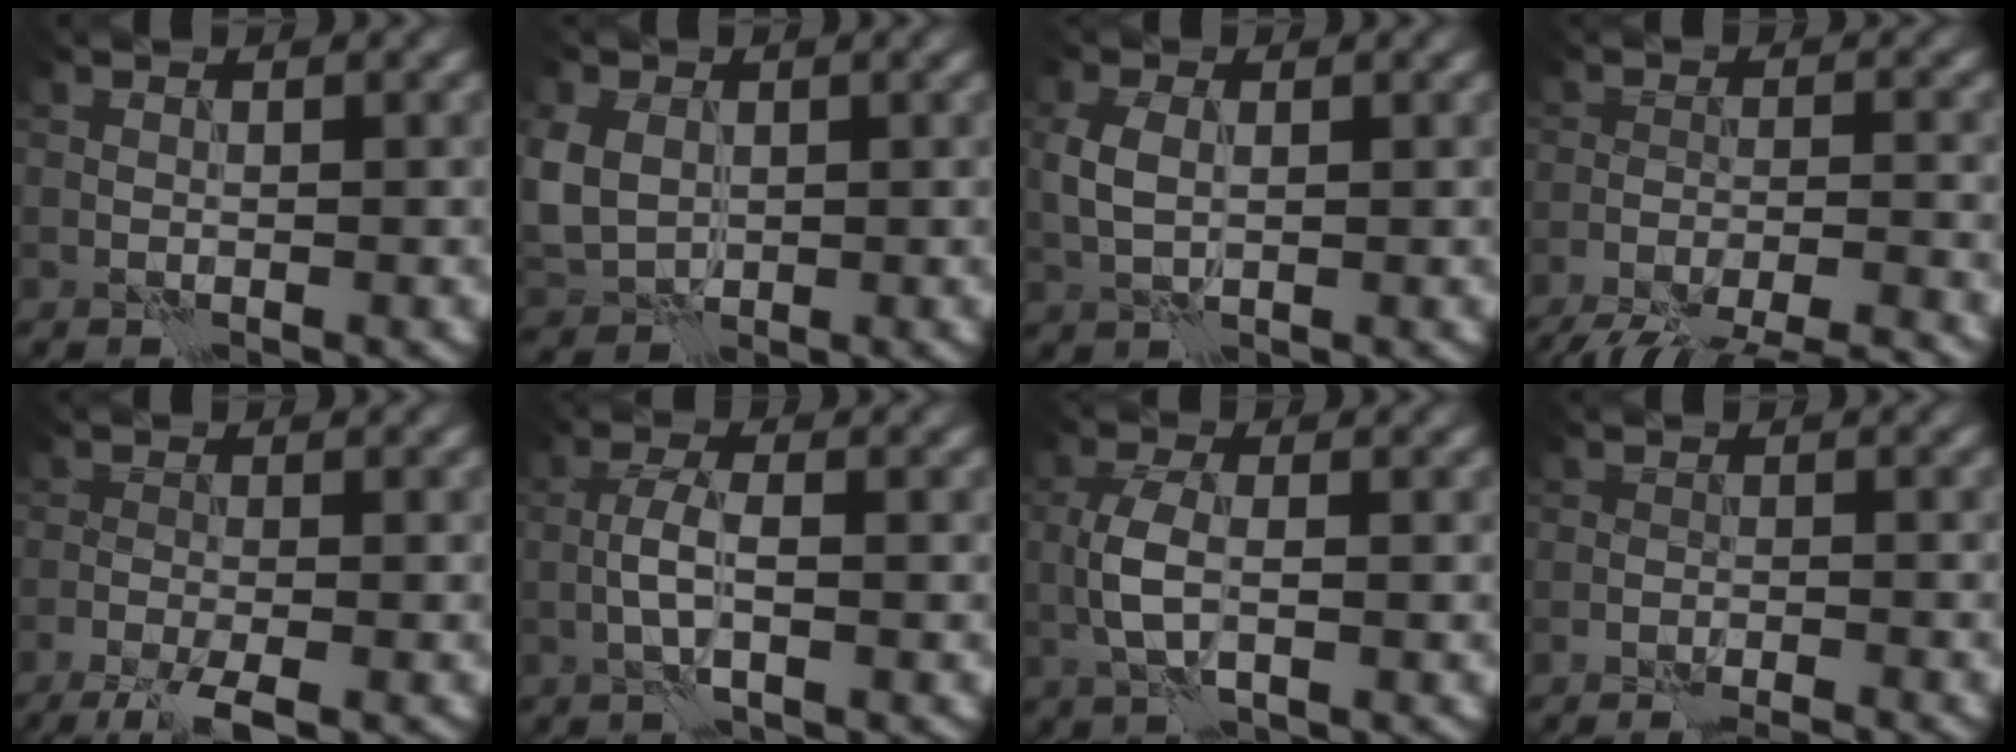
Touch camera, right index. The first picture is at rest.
{"total": 5.8, "force": [0.7, 4.7, 3.4], "torque": [-0.103, 0.003, 0.018]}
{"total": 2.8, "force": [0.3, 1.7, 2.2], "torque": [-0.056, 0.003, 0.005]}
{"total": 11.6, "force": [-10.5, 2.5, 4.2], "torque": [-0.057, -0.011, -0.150]}
{"total": 4.9, "force": [-3.5, 0.9, 3.3], "torque": [-0.062, -0.016, -0.064]}
{"total": 2.7, "force": [-0.8, 0.7, 2.5], "torque": [-0.053, 0.006, -0.019]}
{"total": 3.4, "force": [-0.3, 1.4, 3.0], "torque": [-0.069, 0.003, -0.008]}
{"total": 3.6, "force": [-3.3, 0.6, 1.2], "torque": [-0.017, 0.009, -0.044]}